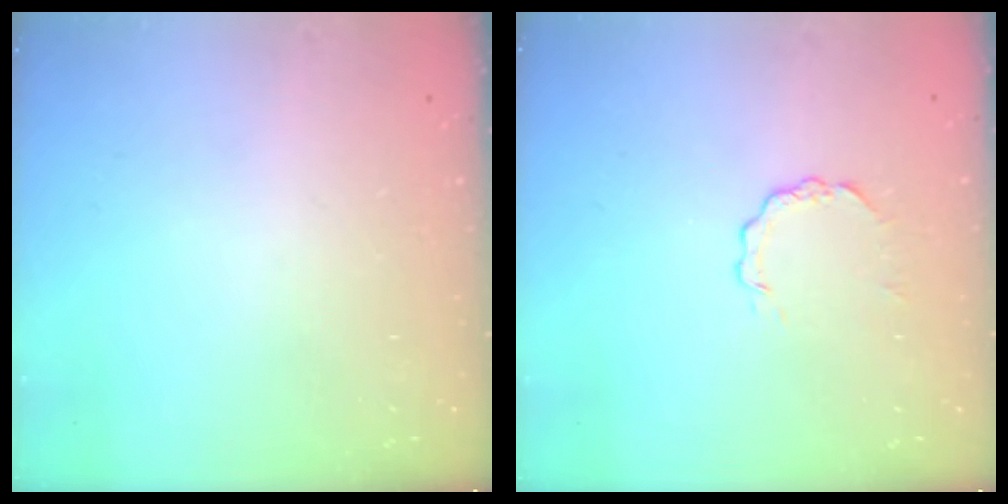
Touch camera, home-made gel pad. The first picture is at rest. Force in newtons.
{"total": 2.7, "press": 2.7, "slide": 0.3}